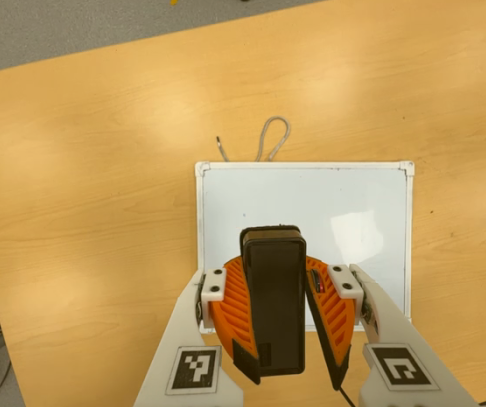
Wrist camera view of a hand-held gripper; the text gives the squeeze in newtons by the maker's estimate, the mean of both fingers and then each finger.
{"total": 11.0, "left": 10.7, "right": 11.4}